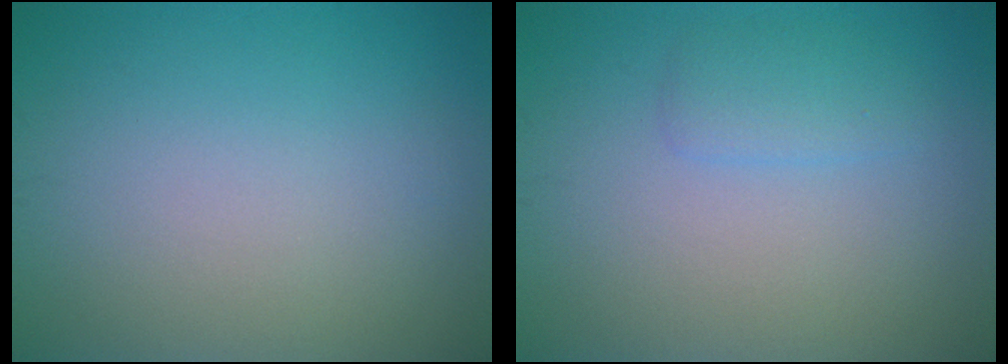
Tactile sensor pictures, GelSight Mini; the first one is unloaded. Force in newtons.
{"total": 1.6, "press": 1.6, "slide": 0.2}